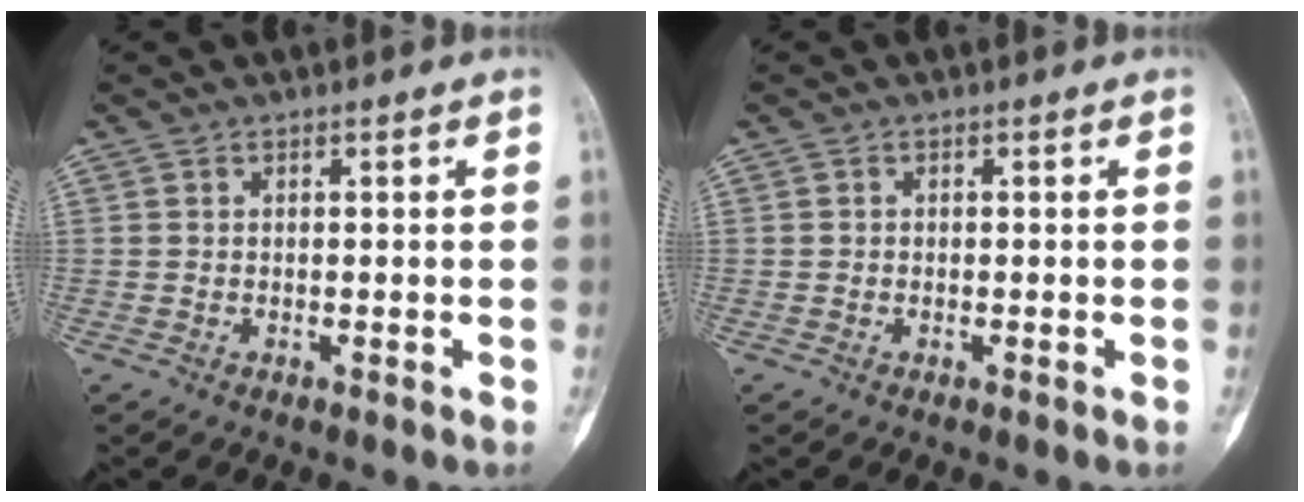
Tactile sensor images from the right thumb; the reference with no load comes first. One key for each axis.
{"total": 0.0}